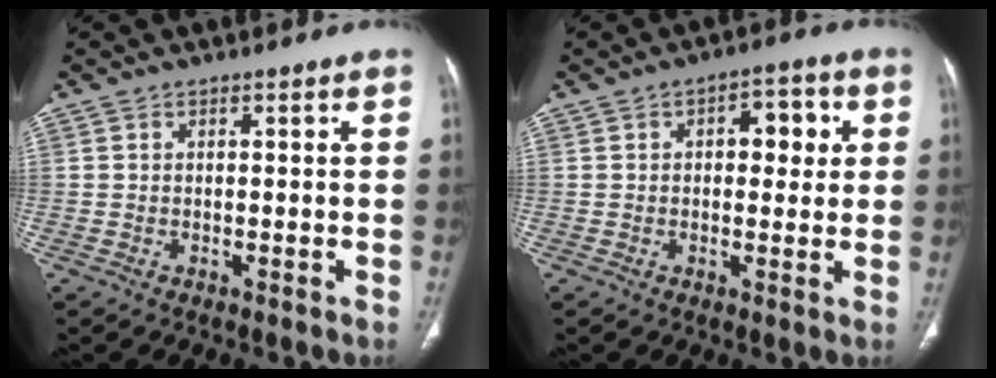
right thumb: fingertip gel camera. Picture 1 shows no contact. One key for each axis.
{"total": 6.9, "fx": 1.6, "fy": 3.9, "fz": 5.5, "tx": -0.043, "ty": 0.007, "tz": 0.018}